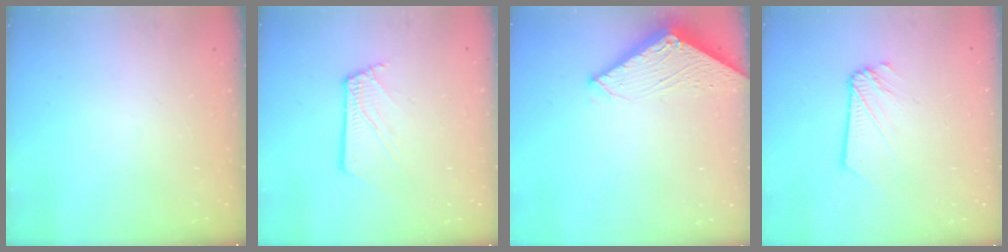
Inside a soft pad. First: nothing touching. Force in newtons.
{"total": 3.3, "press": 3.3, "slide": 0.4}
{"total": 2.8, "press": 2.8, "slide": 0.3}
{"total": 2.6, "press": 2.6, "slide": 0.3}